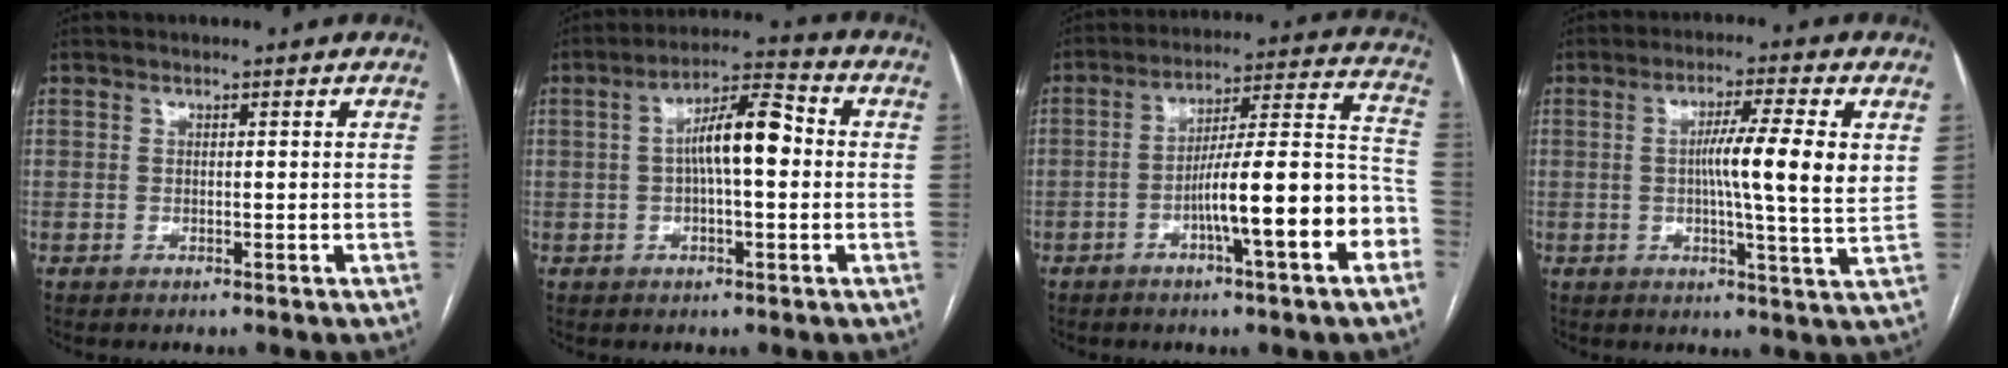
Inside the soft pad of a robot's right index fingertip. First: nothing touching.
{"total": 9.0, "force": [0.3, 2.2, 8.7], "torque": [-0.158, 0.029, 0.001]}
{"total": 15.5, "force": [-5.7, 1.1, 14.3], "torque": [-0.210, 0.023, -0.087]}
{"total": 10.2, "force": [1.6, -0.4, 10.1], "torque": [-0.160, 0.000, 0.019]}